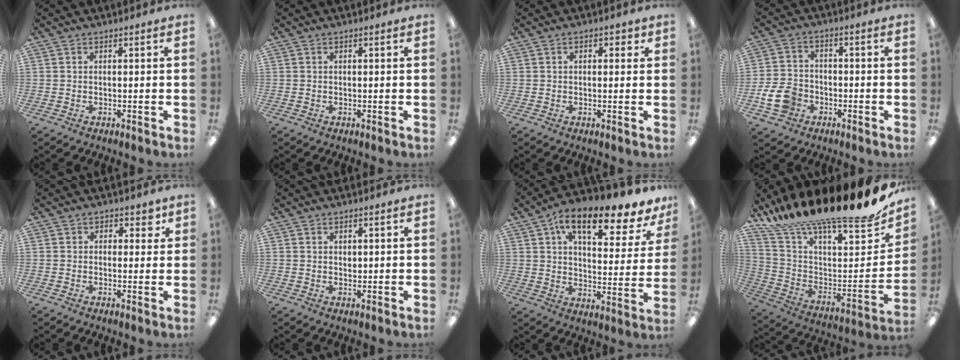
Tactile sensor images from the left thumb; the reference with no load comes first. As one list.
[{"total": 0.0}, {"total": 2.2, "force": [0.8, 1.2, 1.6], "torque": [-0.017, -0.001, 0.009]}, {"total": 8.3, "force": [-3.1, 6.3, 4.4], "torque": [-0.101, 0.019, -0.056]}, {"total": 2.7, "force": [1.1, 2.2, 1.0], "torque": [-0.005, 0.004, 0.016]}, {"total": 1.1, "force": [0.8, 0.6, 0.4], "torque": [-0.008, 0.003, 0.014]}, {"total": 15.1, "force": [10.1, 5.5, 9.8], "torque": [-0.145, -0.060, 0.164]}, {"total": 17.8, "force": [14.3, 3.6, 10.0], "torque": [-0.149, -0.122, 0.233]}]